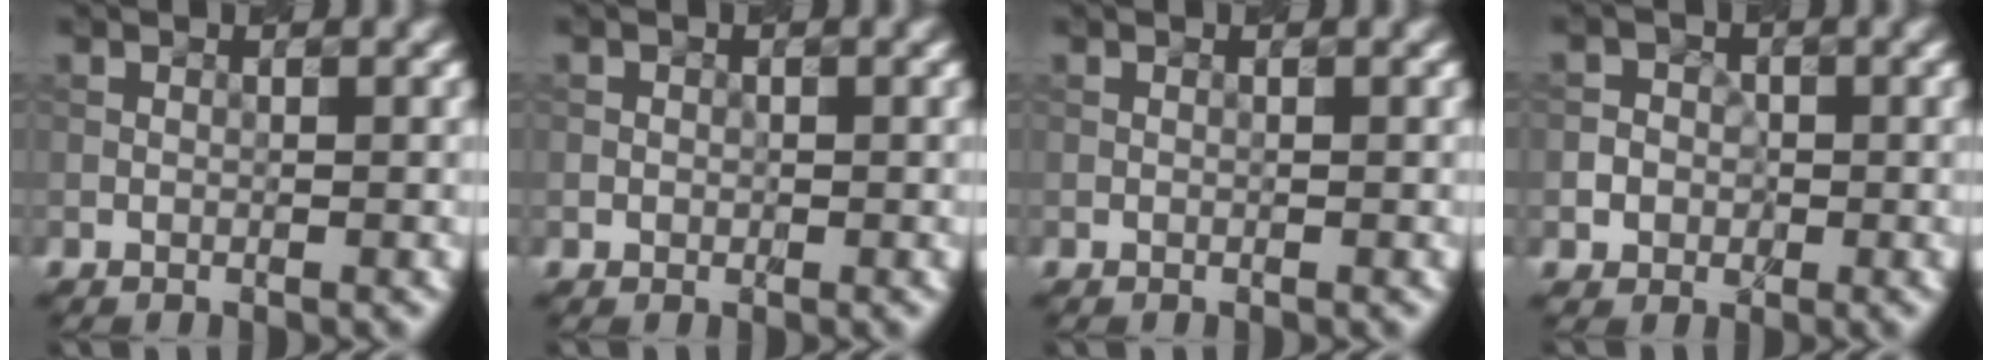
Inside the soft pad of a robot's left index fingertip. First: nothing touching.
{"total": 0.7, "force": [0.0, 0.7, 0.0], "torque": [0.009, -0.003, -0.003]}
{"total": 0.0}
{"total": 3.3, "force": [-0.7, 3.2, 0.7], "torque": [0.018, 0.010, -0.032]}